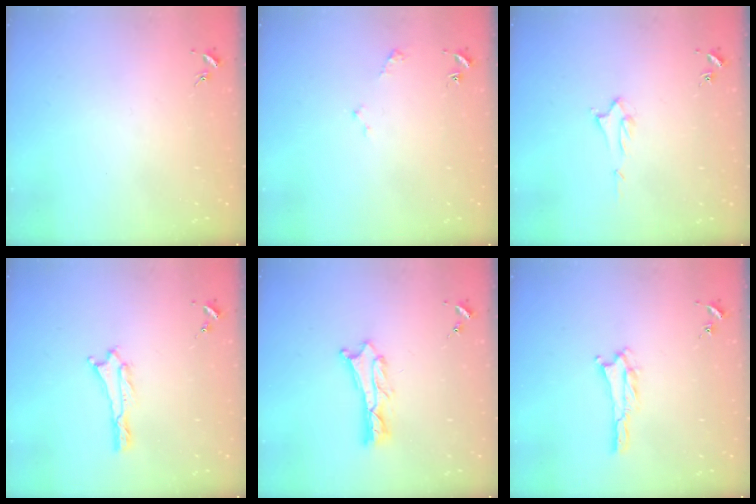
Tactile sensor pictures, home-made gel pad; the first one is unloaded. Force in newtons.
{"total": 1.6, "press": 1.6, "slide": 0.2}
{"total": 1.4, "press": 1.4, "slide": 0.2}
{"total": 0.0}
{"total": 1.8, "press": 1.8, "slide": 0.2}
{"total": 1.4, "press": 1.4, "slide": 0.2}